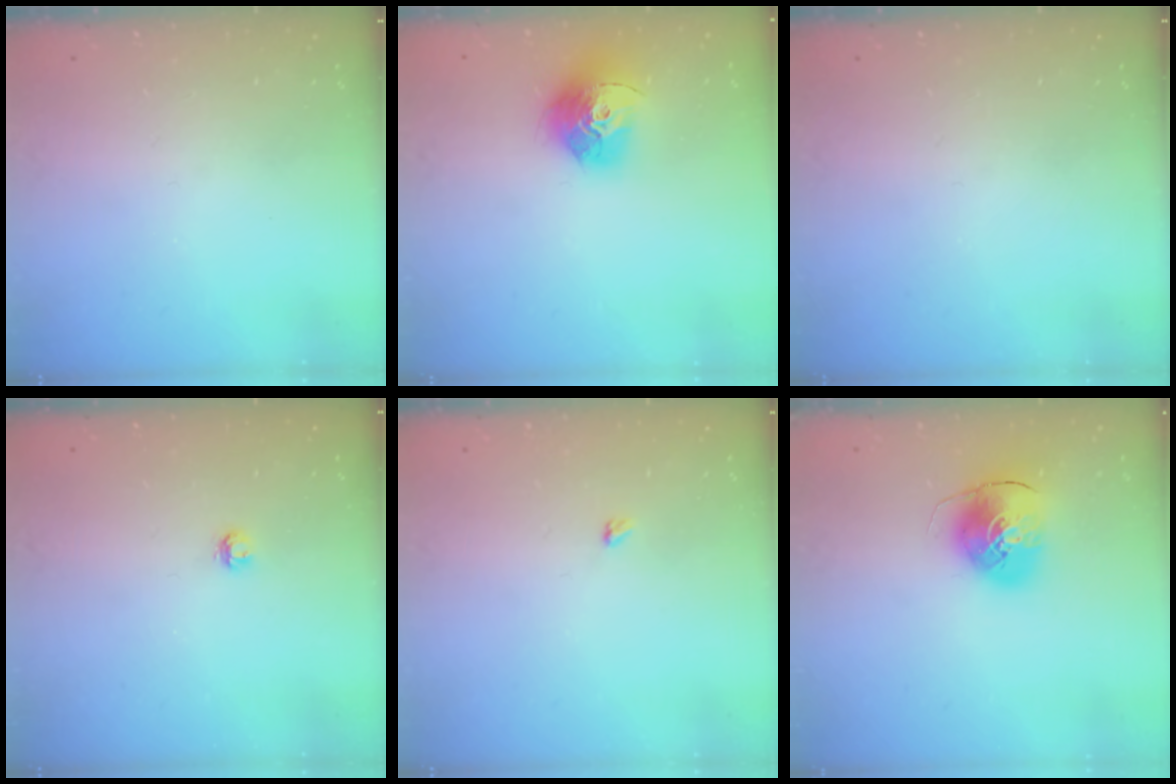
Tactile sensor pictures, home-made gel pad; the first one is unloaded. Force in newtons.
{"total": 15.6, "press": 15.5, "slide": 1.5}
{"total": 0.0}
{"total": 3.6, "press": 3.6, "slide": 0.3}
{"total": 2.4, "press": 2.4, "slide": 0.4}
{"total": 9.5, "press": 9.4, "slide": 1.5}